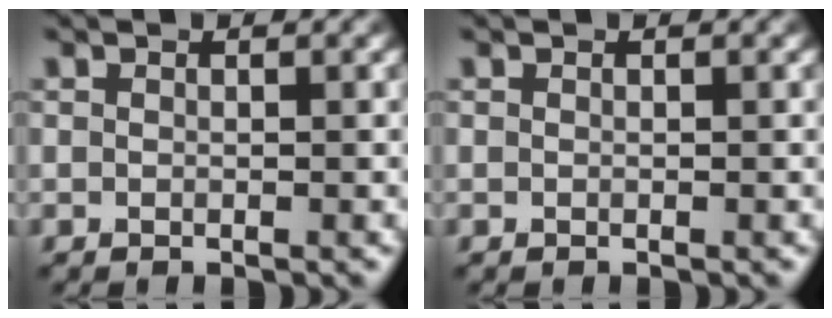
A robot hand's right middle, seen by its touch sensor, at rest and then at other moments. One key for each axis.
{"total": 0.0}